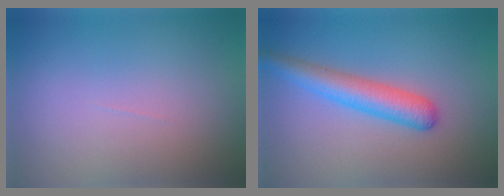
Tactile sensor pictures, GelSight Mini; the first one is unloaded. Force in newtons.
{"total": 4.1, "press": 4.1, "slide": 0.1}